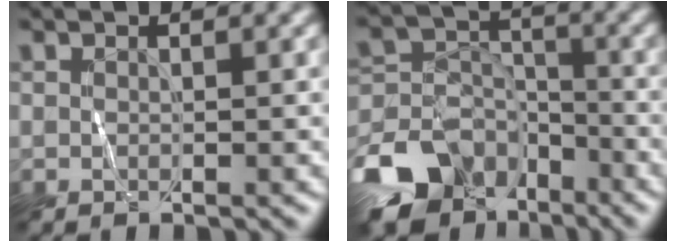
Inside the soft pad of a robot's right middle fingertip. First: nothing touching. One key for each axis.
{"total": 10.4, "fx": -6.9, "fy": 7.0, "fz": 3.4, "tx": -0.060, "ty": 0.009, "tz": -0.130}